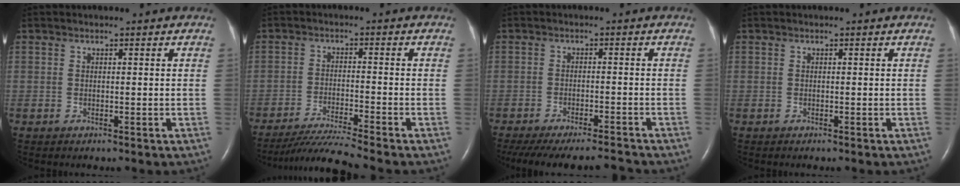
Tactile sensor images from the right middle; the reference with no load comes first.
{"total": 7.1, "force": [-6.3, -2.3, 2.3], "torque": [-0.042, -0.027, -0.116]}
{"total": 13.3, "force": [-12.4, 1.4, 4.6], "torque": [-0.093, -0.007, -0.177]}
{"total": 0.0}